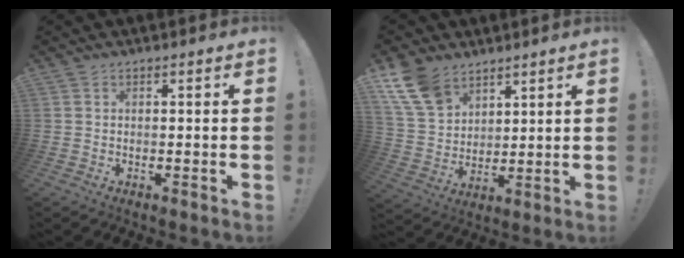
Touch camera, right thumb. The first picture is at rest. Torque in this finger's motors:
{"motor_torque": [-0.10, 0.50, 0.50, 0.72, 0.02]}